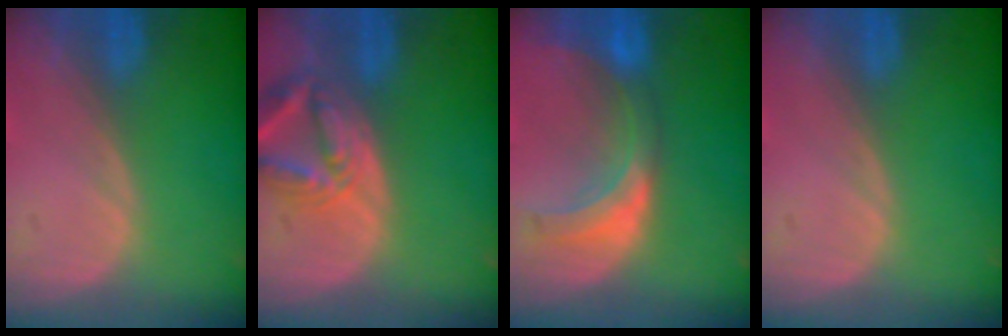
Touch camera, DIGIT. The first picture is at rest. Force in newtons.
{"total": 7.0, "press": 6.4, "slide": 2.8}
{"total": 7.6, "press": 6.9, "slide": 3.2}
{"total": 0.0}